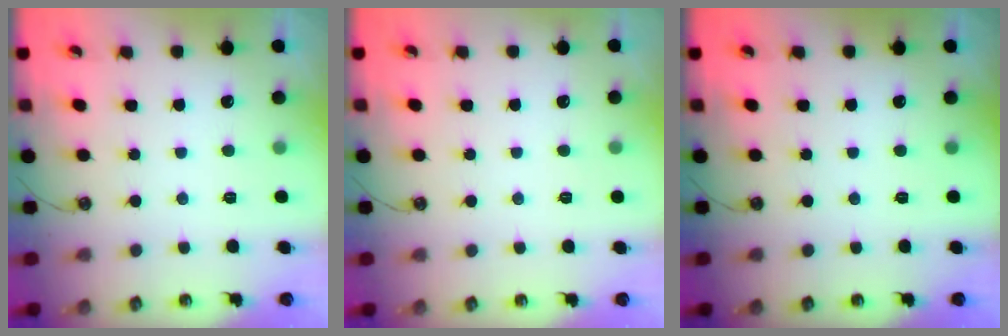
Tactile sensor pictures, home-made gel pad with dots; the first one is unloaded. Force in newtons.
{"total": 0.0}
{"total": 0.0}